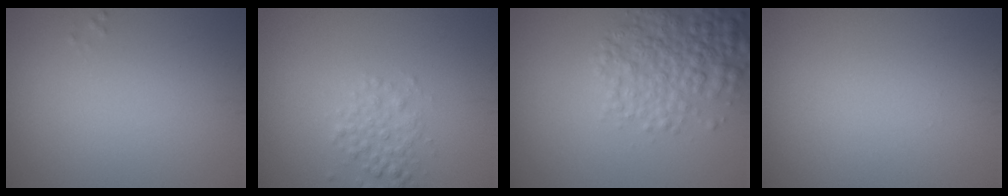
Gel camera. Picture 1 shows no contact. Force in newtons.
{"total": 2.1, "press": 2.1, "slide": 0.0}
{"total": 5.0, "press": 5.0, "slide": 0.1}
{"total": 0.0}